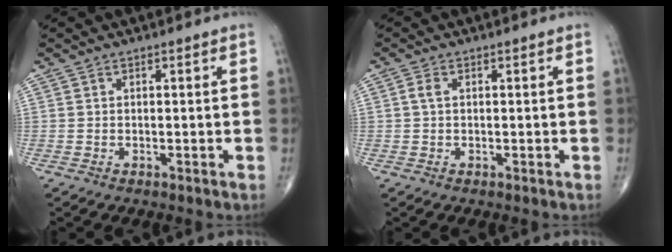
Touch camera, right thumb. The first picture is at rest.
{"total": 1.4, "force": [0.2, 0.8, 1.1], "torque": [-0.025, 0.002, 0.002]}